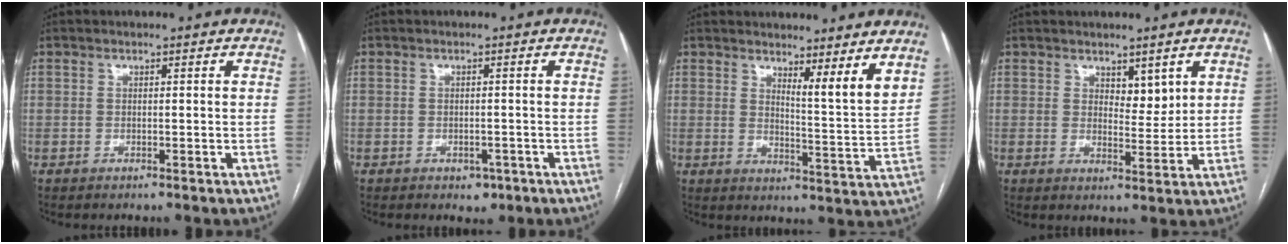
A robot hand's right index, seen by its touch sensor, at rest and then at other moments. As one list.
[{"total": 2.1, "force": [-1.2, 1.5, 0.9], "torque": [-0.006, 0.004, -0.007]}, {"total": 6.3, "force": [5.3, 0.0, 3.4], "torque": [-0.054, -0.037, 0.069]}, {"total": 4.4, "force": [2.4, 2.2, 2.9], "torque": [-0.041, -0.005, 0.045]}]